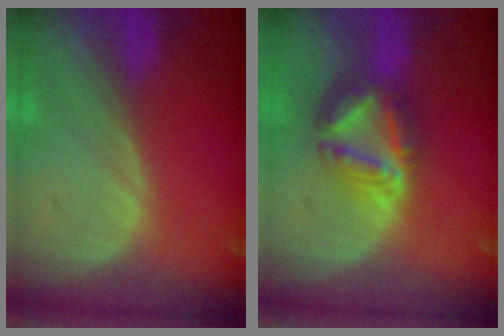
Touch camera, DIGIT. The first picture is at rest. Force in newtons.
{"total": 7.5, "press": 6.7, "slide": 3.5}